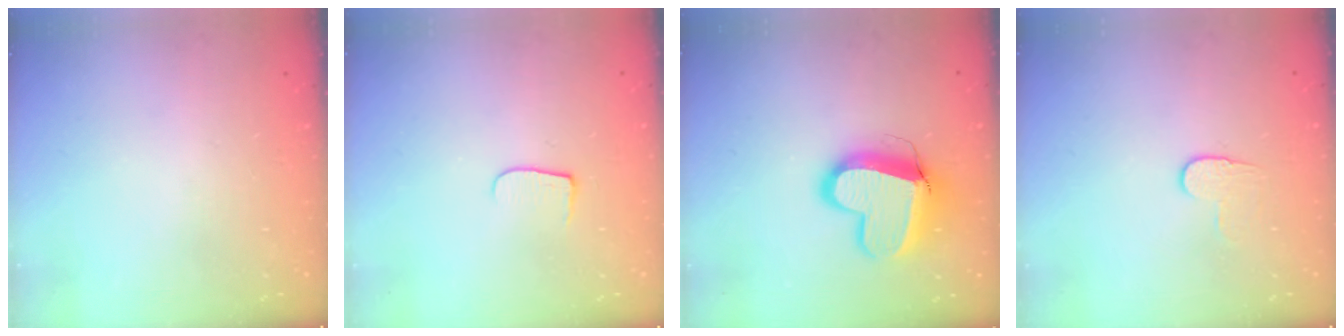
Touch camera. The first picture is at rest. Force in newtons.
{"total": 6.0, "press": 6.0, "slide": 0.6}
{"total": 13.1, "press": 13.0, "slide": 1.3}
{"total": 6.1, "press": 6.1, "slide": 0.5}